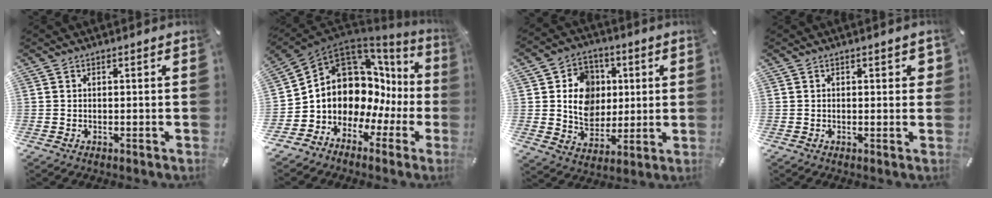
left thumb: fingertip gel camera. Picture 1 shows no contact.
{"total": 11.6, "force": [3.6, 9.6, 5.5], "torque": [-0.107, -0.062, 0.073]}
{"total": 11.1, "force": [1.0, 9.8, 5.0], "torque": [-0.076, 0.011, 0.025]}
{"total": 2.1, "force": [0.4, 1.0, 1.8], "torque": [-0.021, -0.001, 0.001]}